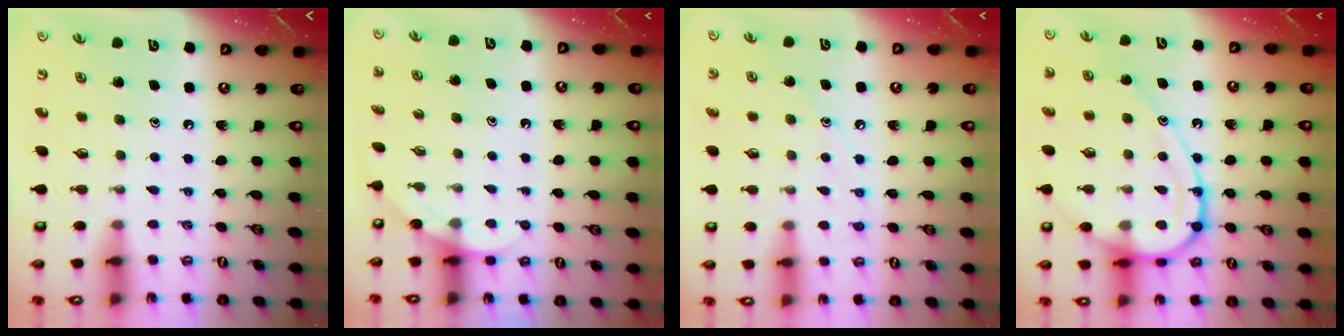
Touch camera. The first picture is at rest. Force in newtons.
{"total": 3.3, "press": 3.3, "slide": 0.2}
{"total": 6.8, "press": 6.8, "slide": 0.6}
{"total": 16.2, "press": 16.2, "slide": 1.4}